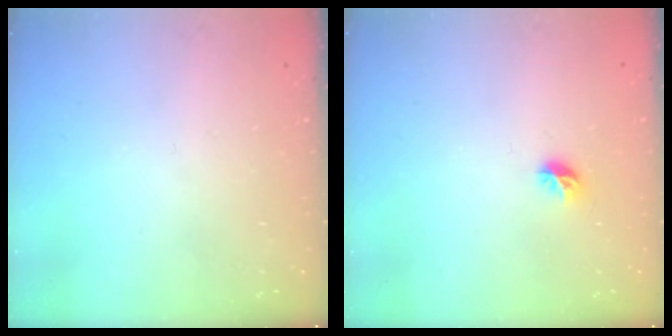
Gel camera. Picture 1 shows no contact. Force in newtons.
{"total": 5.4, "press": 5.2, "slide": 1.4}